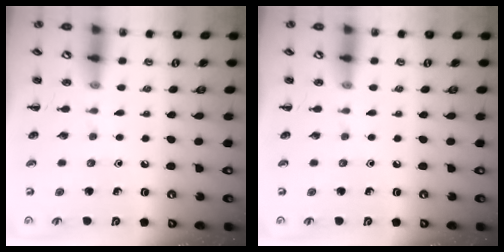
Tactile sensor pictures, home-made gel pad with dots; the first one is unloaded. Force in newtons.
{"total": 0.0}